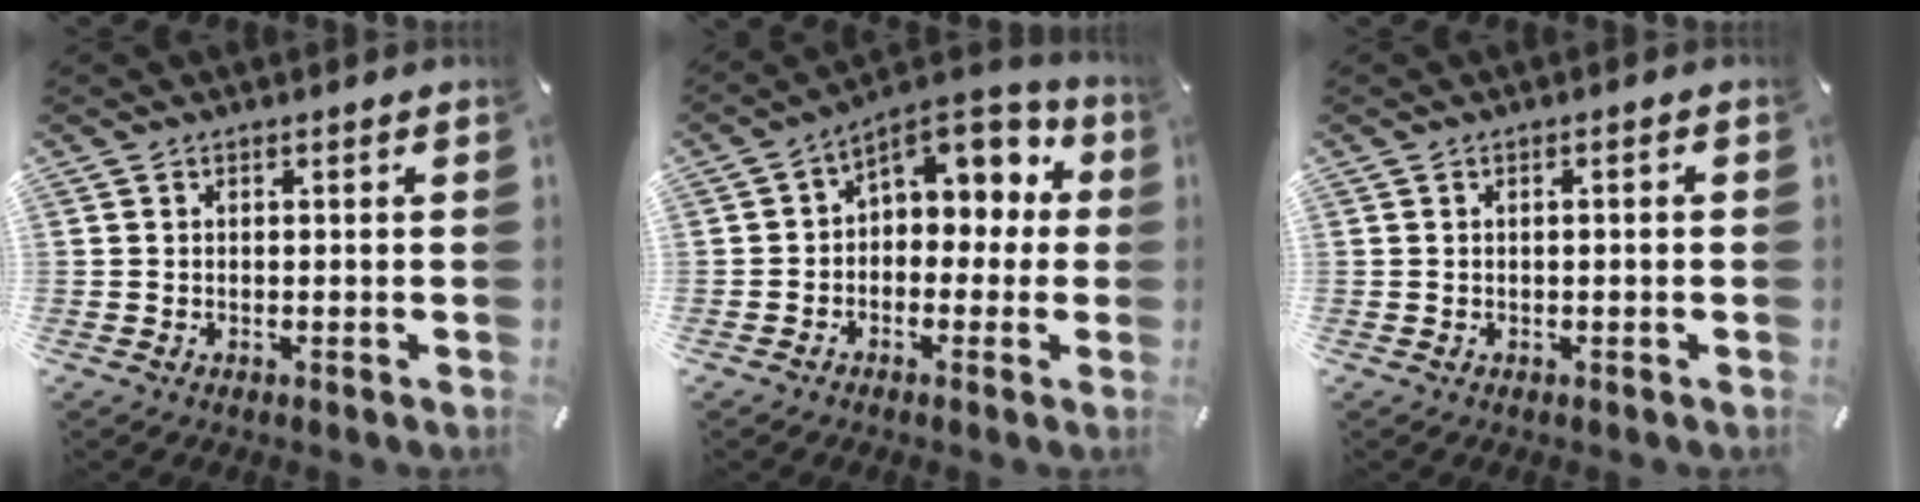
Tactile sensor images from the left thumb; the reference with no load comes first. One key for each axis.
{"total": 8.6, "fx": 3.3, "fy": 6.0, "fz": 5.1, "tx": -0.069, "ty": -0.023, "tz": 0.057}
{"total": 1.1, "fx": -0.2, "fy": 0.2, "fz": 1.0, "tx": -0.018, "ty": -0.001, "tz": -0.003}